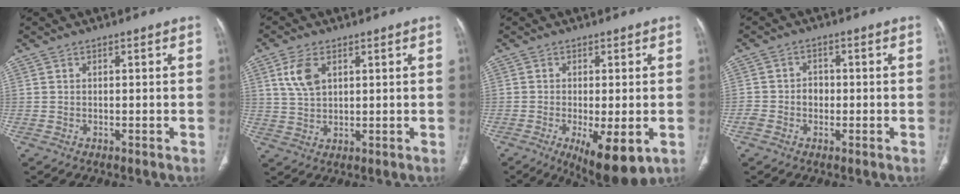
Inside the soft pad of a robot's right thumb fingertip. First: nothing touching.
{"total": 6.2, "force": [2.5, 3.6, 4.4], "torque": [-0.089, -0.004, 0.054]}
{"total": 10.6, "force": [-3.7, 3.5, 9.3], "torque": [-0.140, -0.017, -0.048]}
{"total": 3.6, "force": [-0.7, 3.0, 1.9], "torque": [-0.020, 0.015, -0.016]}